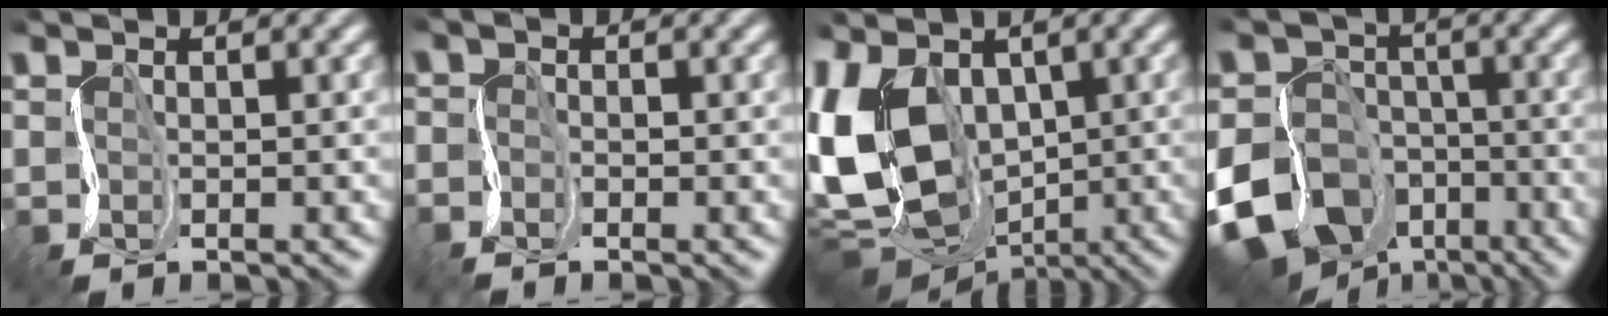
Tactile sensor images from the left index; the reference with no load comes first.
{"total": 1.7, "force": [-1.7, 0.1, -0.1], "torque": [-0.004, -0.004, -0.032]}
{"total": 14.2, "force": [-0.4, 10.2, 9.9], "torque": [-0.222, -0.027, 0.007]}
{"total": 15.4, "force": [-8.4, 11.2, 6.4], "torque": [-0.142, -0.051, -0.154]}